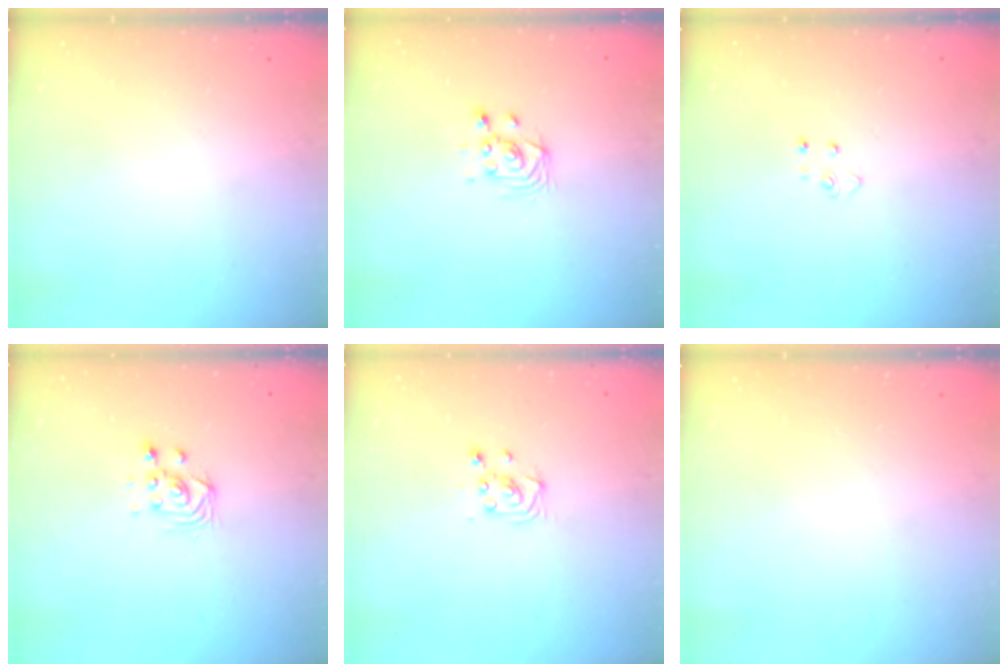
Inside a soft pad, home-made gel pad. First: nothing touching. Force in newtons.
{"total": 4.7, "press": 4.6, "slide": 1.2}
{"total": 2.6, "press": 2.6, "slide": 0.3}
{"total": 3.0, "press": 3.0, "slide": 0.1}
{"total": 3.4, "press": 3.4, "slide": 0.4}
{"total": 0.0}